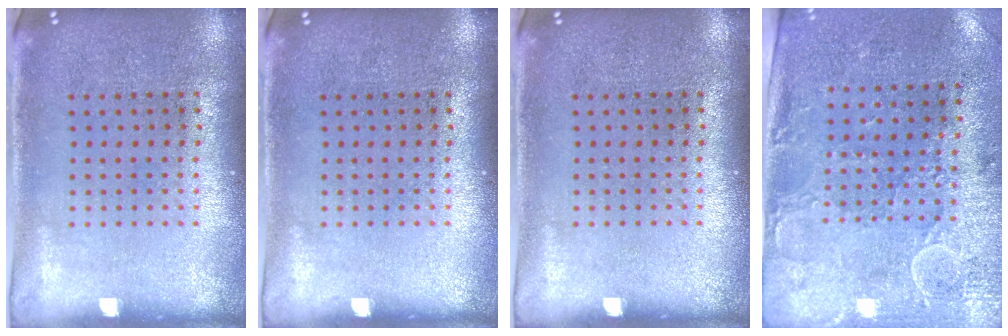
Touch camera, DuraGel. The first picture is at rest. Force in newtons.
{"total": 0.0}
{"total": 0.0}
{"total": 3.0, "press": 2.4, "slide": 1.7}